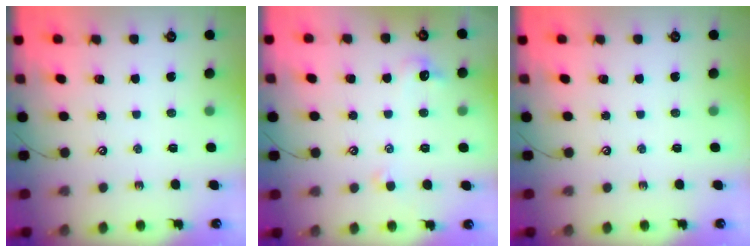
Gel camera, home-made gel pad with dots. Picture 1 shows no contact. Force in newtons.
{"total": 2.2, "press": 2.0, "slide": 0.8}
{"total": 0.0}